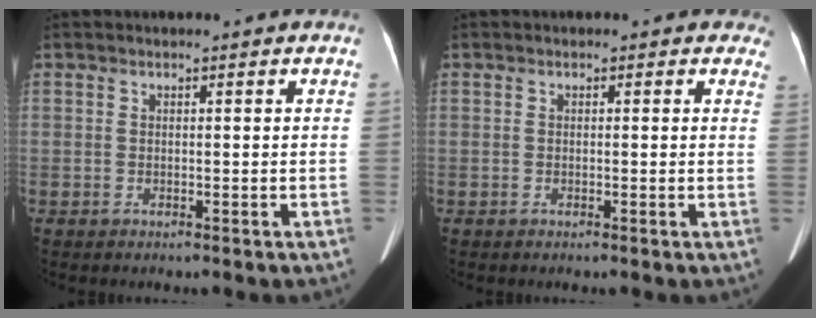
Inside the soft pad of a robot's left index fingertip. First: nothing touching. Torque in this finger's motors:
{"motor_torque": [0.19, -0.19, 0.03, -0.01]}